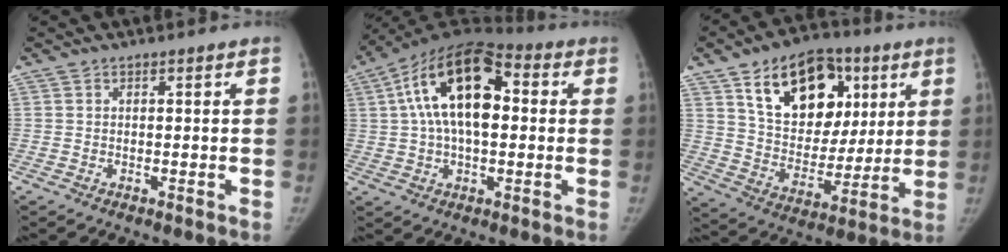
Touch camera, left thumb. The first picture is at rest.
{"total": 18.9, "force": [3.1, 10.2, 15.6], "torque": [-0.263, 0.026, 0.038]}
{"total": 22.0, "force": [9.3, 14.4, 13.8], "torque": [-0.172, -0.022, 0.152]}